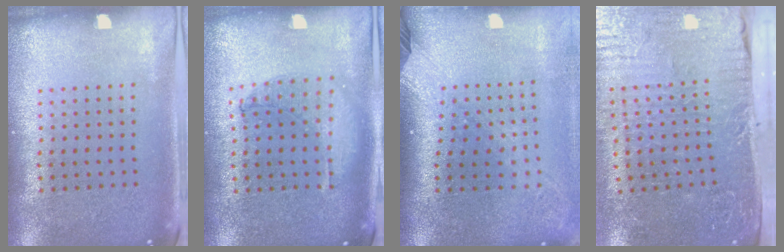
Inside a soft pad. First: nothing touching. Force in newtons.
{"total": 0.6, "press": 0.6, "slide": 0.2}
{"total": 2.3, "press": 1.7, "slide": 1.5}
{"total": 4.7, "press": 4.2, "slide": 2.3}